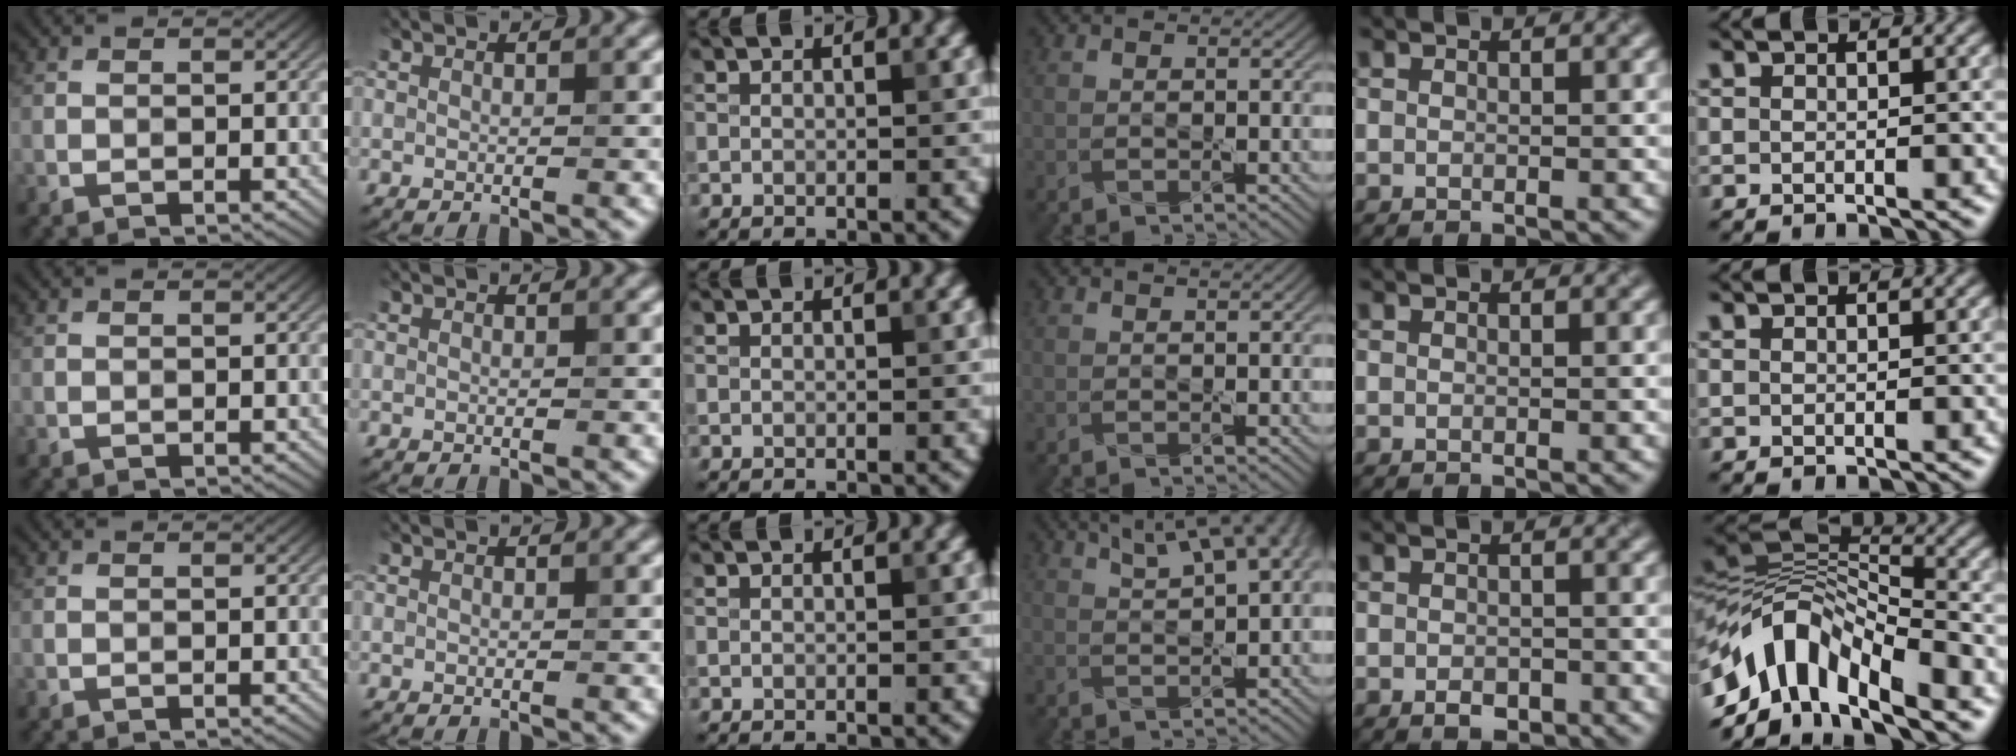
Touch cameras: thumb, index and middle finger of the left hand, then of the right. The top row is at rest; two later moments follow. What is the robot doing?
{"motion": "pour", "object": "sugar"}